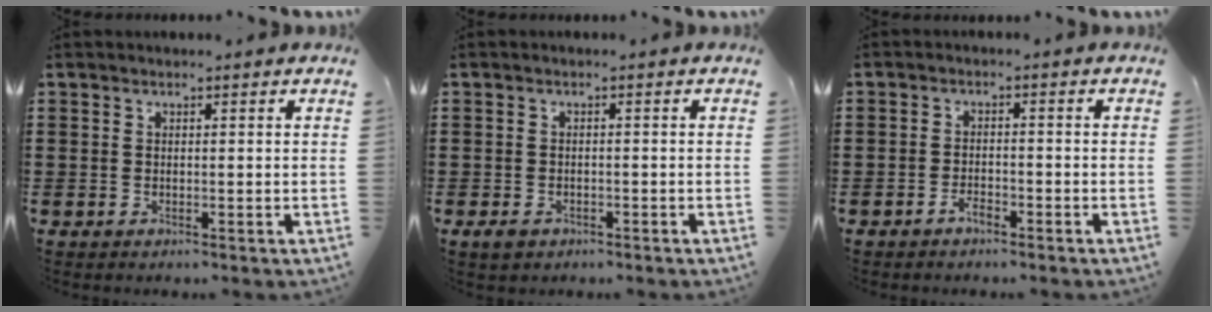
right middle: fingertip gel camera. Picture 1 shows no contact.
{"total": 1.3, "force": [-0.9, 0.7, 0.6], "torque": [-0.015, -0.003, -0.019]}
{"total": 2.0, "force": [-1.7, 0.6, 0.8], "torque": [-0.020, -0.002, -0.033]}